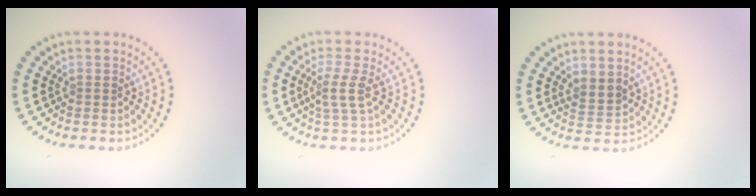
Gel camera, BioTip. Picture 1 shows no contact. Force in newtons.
{"total": 2.2, "press": 1.7, "slide": 1.4}
{"total": 1.7, "press": 1.3, "slide": 1.1}